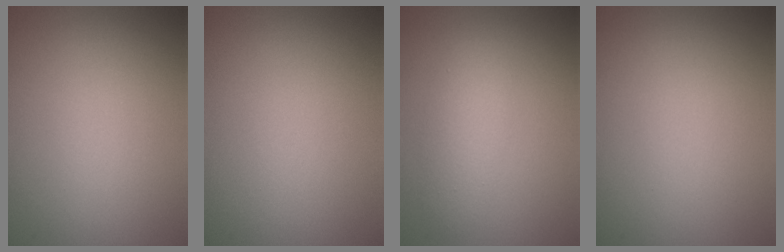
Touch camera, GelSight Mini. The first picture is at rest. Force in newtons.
{"total": 0.0}
{"total": 3.0, "press": 3.0, "slide": 0.1}
{"total": 0.0}